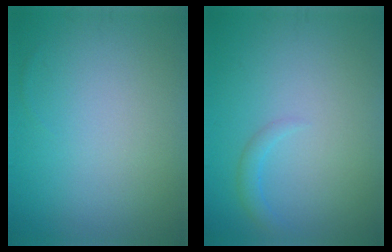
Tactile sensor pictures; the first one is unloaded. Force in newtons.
{"total": 1.1, "press": 1.1, "slide": 0.1}